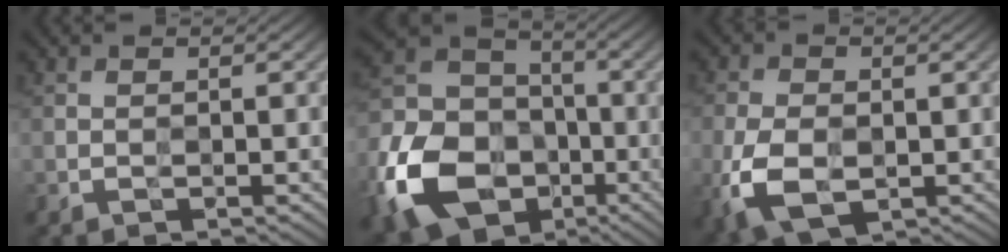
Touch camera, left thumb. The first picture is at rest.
{"total": 17.4, "force": [-7.2, 12.9, 9.0], "torque": [-0.237, -0.040, -0.142]}
{"total": 8.6, "force": [-2.3, 5.5, 6.2], "torque": [-0.163, -0.021, -0.046]}